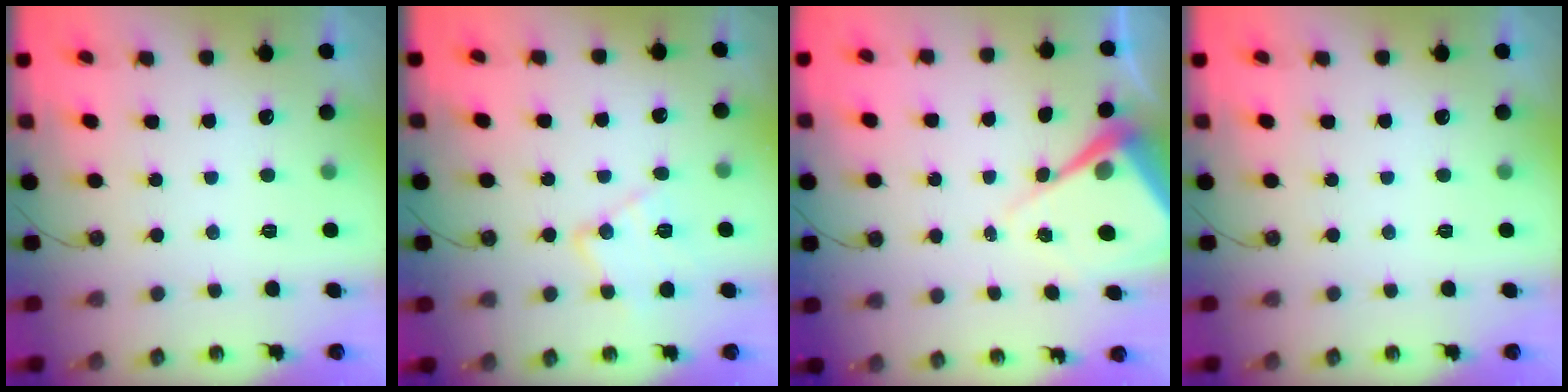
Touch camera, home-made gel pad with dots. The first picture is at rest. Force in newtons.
{"total": 13.3, "press": 13.3, "slide": 0.6}
{"total": 8.5, "press": 8.5, "slide": 0.6}
{"total": 0.0}